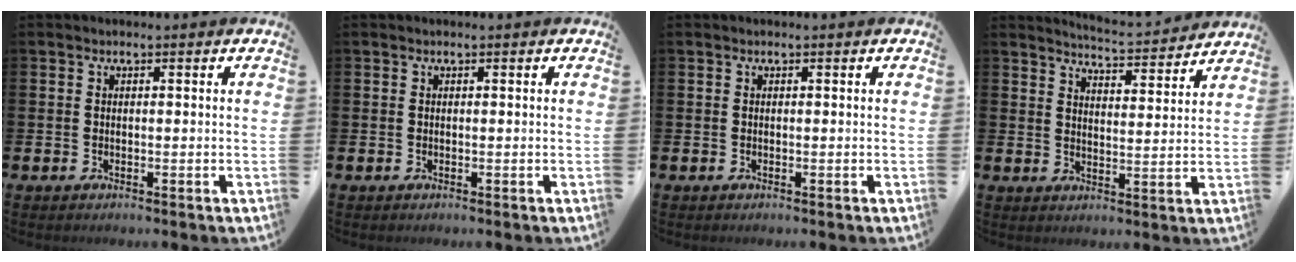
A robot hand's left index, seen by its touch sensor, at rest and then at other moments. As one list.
[{"total": 0.0}, {"total": 0.0}, {"total": 4.9, "force": [4.9, -0.1, 0.3], "torque": [-0.018, -0.040, 0.084]}]